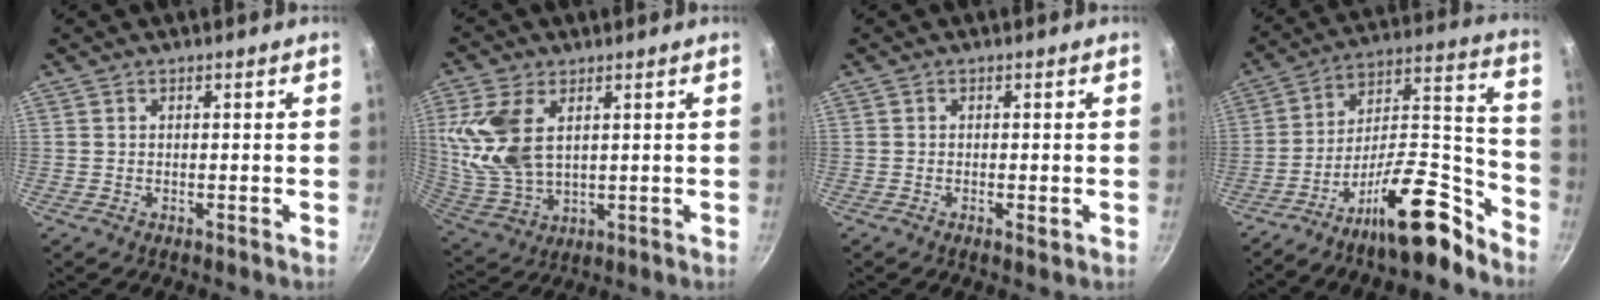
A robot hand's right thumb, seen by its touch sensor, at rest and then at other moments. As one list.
[{"total": 13.3, "force": [3.8, 7.8, 10.0], "torque": [-0.205, -0.018, 0.088]}, {"total": 1.4, "force": [-0.6, 0.4, 1.2], "torque": [-0.025, -0.002, -0.011]}, {"total": 18.6, "force": [-13.2, 5.6, 11.9], "torque": [-0.143, 0.124, -0.228]}]